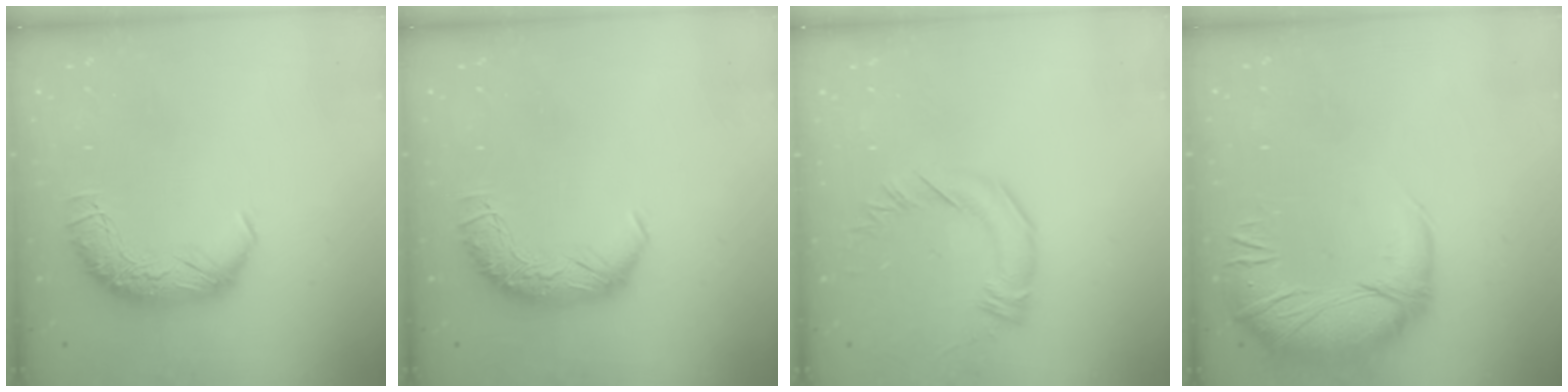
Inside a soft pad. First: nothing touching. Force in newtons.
{"total": 0.0}
{"total": 2.5, "press": 2.4, "slide": 0.3}
{"total": 2.9, "press": 0.4, "slide": 2.9}